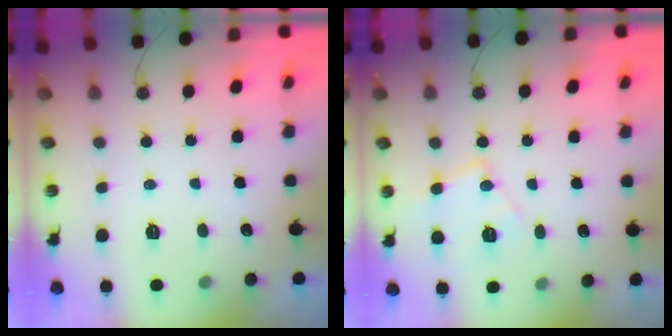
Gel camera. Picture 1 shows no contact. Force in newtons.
{"total": 10.0, "press": 10.0, "slide": 0.7}